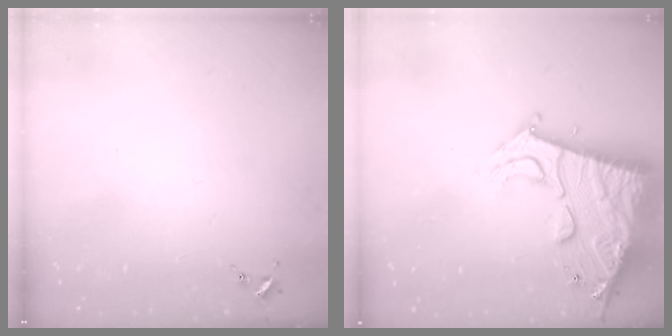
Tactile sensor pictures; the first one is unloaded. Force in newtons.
{"total": 18.9, "press": 18.8, "slide": 1.8}